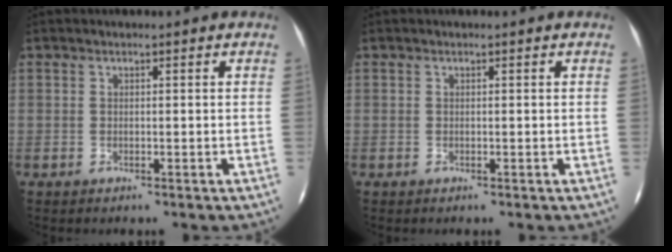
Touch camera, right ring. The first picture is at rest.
{"total": 0.0}